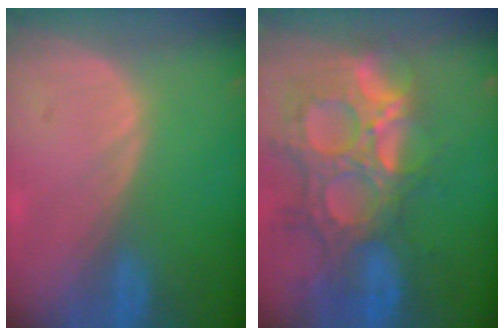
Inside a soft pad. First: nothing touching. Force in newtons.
{"total": 14.5, "press": 12.1, "slide": 7.9}